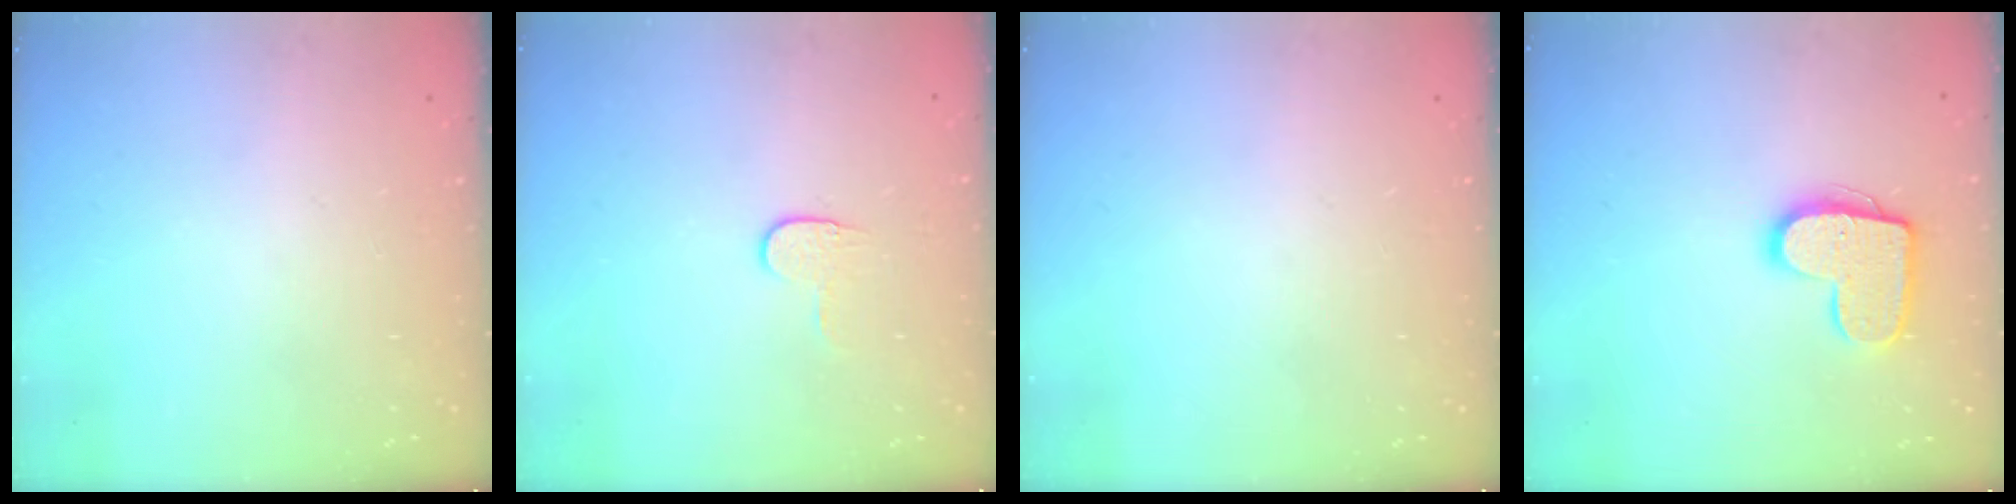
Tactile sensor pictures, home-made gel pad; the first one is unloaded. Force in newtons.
{"total": 3.8, "press": 3.8, "slide": 0.4}
{"total": 0.0}
{"total": 12.8, "press": 12.8, "slide": 0.6}